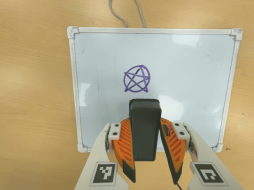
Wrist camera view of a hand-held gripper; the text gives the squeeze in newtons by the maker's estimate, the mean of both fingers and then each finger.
{"total": 6.7, "left": 5.5, "right": 7.9}